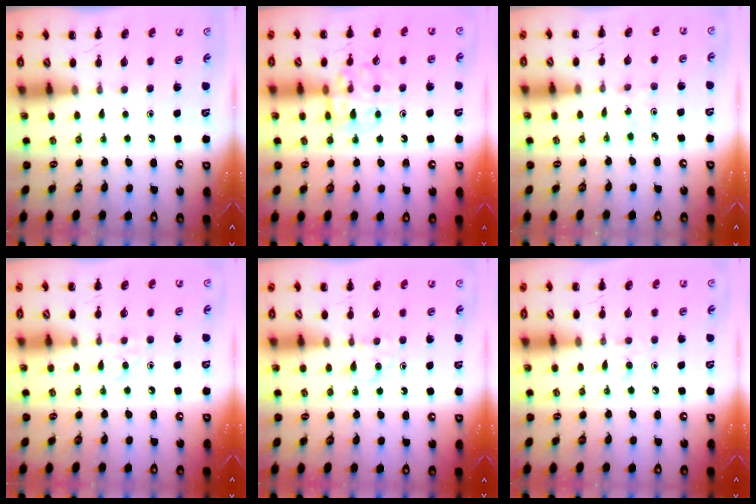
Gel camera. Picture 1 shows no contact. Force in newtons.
{"total": 11.3, "press": 11.2, "slide": 0.9}
{"total": 0.6, "press": 0.6, "slide": 0.2}
{"total": 4.2, "press": 4.0, "slide": 1.3}
{"total": 3.3, "press": 3.0, "slide": 1.2}
{"total": 4.2, "press": 4.0, "slide": 1.3}